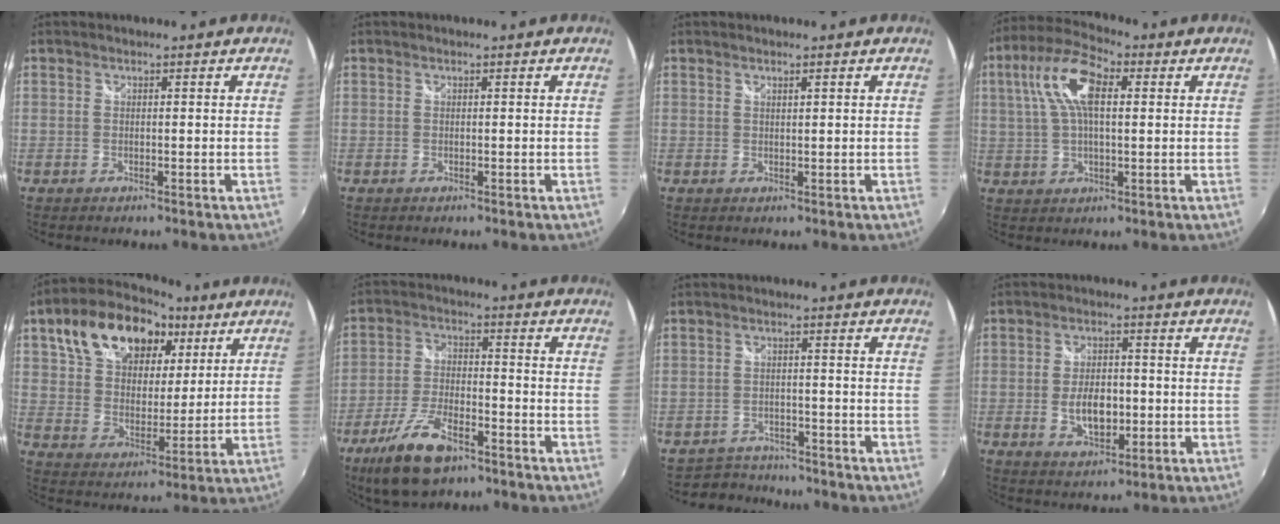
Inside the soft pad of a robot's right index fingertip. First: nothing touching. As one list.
[{"total": 0.0}, {"total": 0.8, "force": [0.6, 0.0, 0.5], "torque": [-0.007, 0.005, 0.014]}, {"total": 11.8, "force": [3.1, 4.9, 10.3], "torque": [-0.205, 0.027, 0.051]}, {"total": 20.9, "force": [10.7, 12.5, 12.8], "torque": [-0.266, 0.064, 0.187]}, {"total": 11.8, "force": [-7.5, 4.7, 7.9], "torque": [-0.179, -0.017, -0.136]}, {"total": 5.5, "force": [-4.9, 2.4, -0.1], "torque": [-0.018, 0.011, -0.080]}, {"total": 7.4, "force": [-1.3, 4.1, 6.0], "torque": [-0.115, 0.001, -0.015]}]